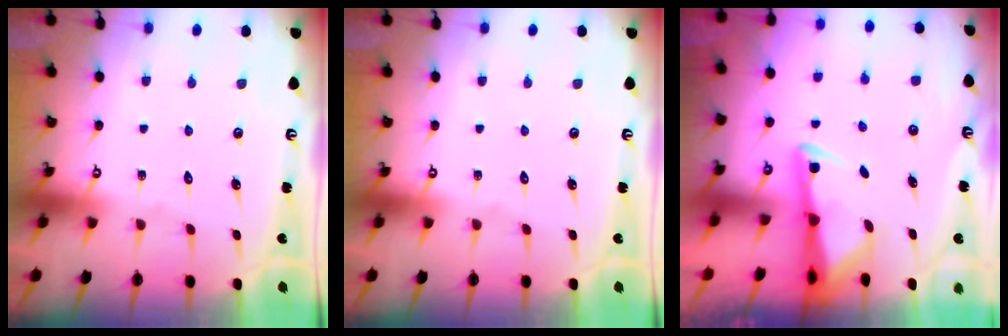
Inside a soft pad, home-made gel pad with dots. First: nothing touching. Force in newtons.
{"total": 0.0}
{"total": 2.9, "press": 2.8, "slide": 0.6}